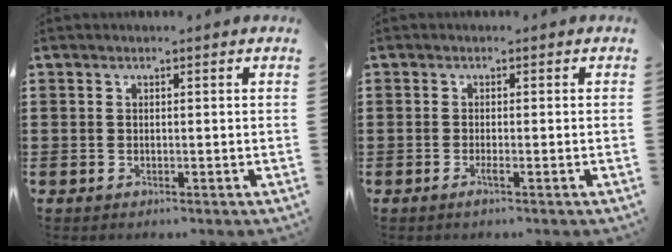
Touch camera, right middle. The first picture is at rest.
{"total": 1.1, "force": [-0.5, -0.1, 0.9], "torque": [-0.015, -0.003, -0.010]}